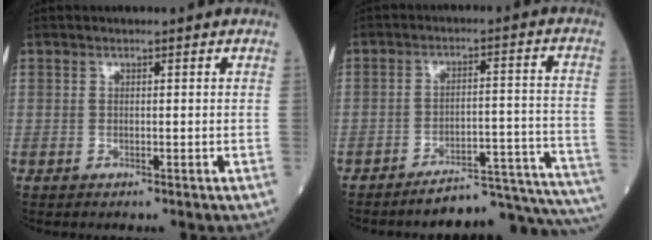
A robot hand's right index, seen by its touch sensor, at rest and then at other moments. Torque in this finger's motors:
{"motor_torque": [0.47, -1.25, 0.19, 0.05]}